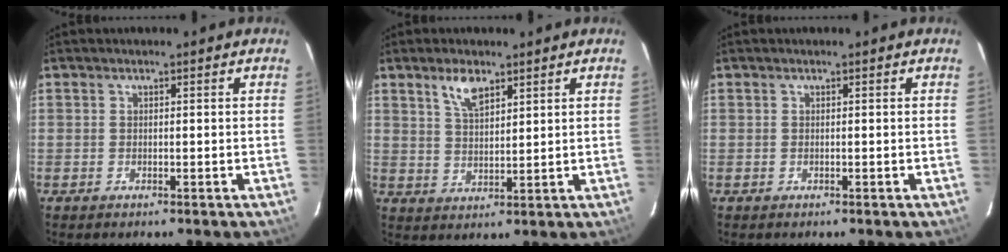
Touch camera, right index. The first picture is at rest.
{"total": 5.3, "force": [3.4, 2.2, 3.5], "torque": [-0.064, 0.004, 0.067]}
{"total": 0.0}